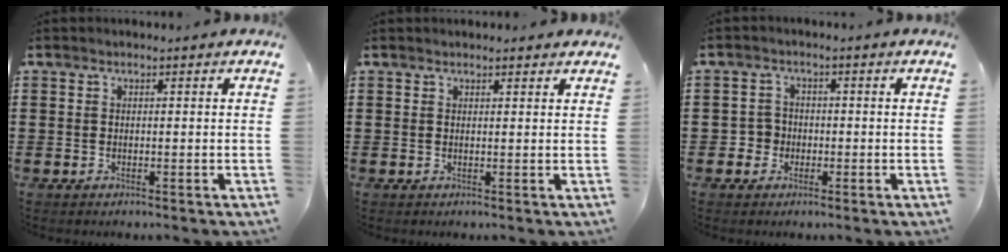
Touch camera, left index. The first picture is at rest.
{"total": 1.1, "force": [1.1, 0.2, 0.3], "torque": [-0.008, 0.002, 0.020]}
{"total": 2.5, "force": [-0.8, 2.3, 0.5], "torque": [-0.020, 0.004, -0.020]}